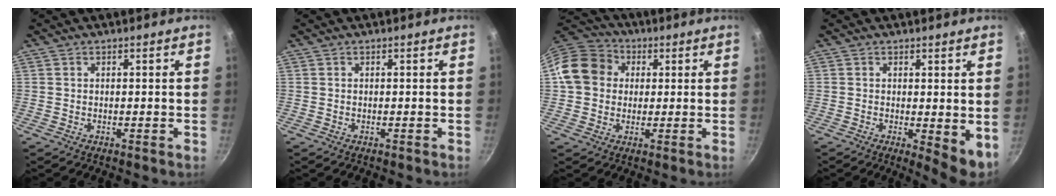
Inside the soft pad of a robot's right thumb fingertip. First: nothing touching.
{"total": 0.0}
{"total": 12.4, "force": [2.2, 10.6, 6.0], "torque": [-0.086, 0.026, 0.021]}
{"total": 5.3, "force": [0.1, 2.0, 4.9], "torque": [-0.062, -0.008, 0.005]}